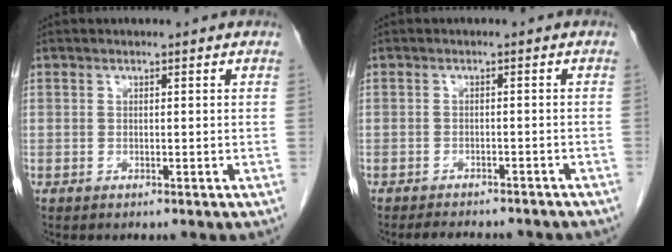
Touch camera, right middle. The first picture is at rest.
{"total": 9.4, "force": [-8.3, 2.6, 3.6], "torque": [-0.048, 0.001, -0.094]}